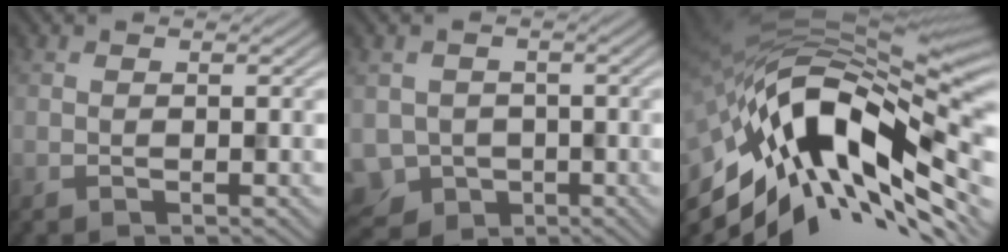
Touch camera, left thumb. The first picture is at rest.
{"total": 3.8, "force": [-1.2, 3.6, -0.5], "torque": [-0.012, -0.021, -0.018]}
{"total": 16.5, "force": [-5.6, 6.9, 13.9], "torque": [-0.264, -0.018, -0.094]}